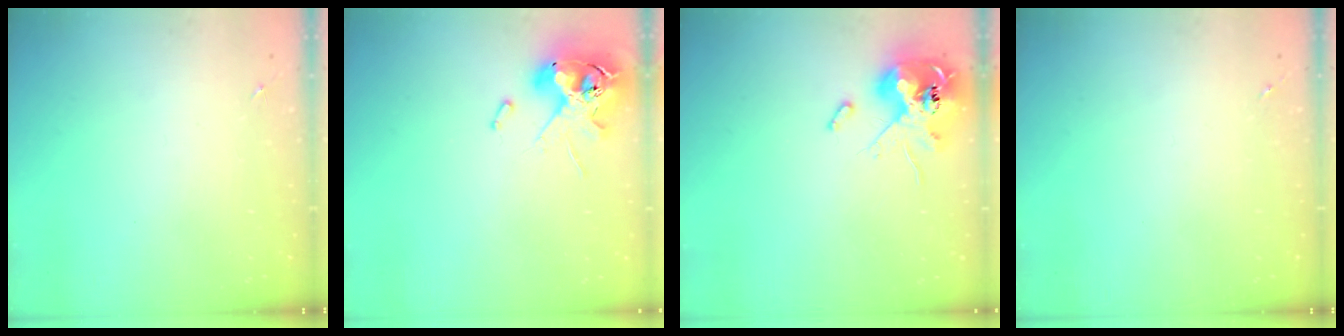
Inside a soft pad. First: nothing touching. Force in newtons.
{"total": 12.1, "press": 11.9, "slide": 1.9}
{"total": 13.2, "press": 13.0, "slide": 2.2}
{"total": 0.0}